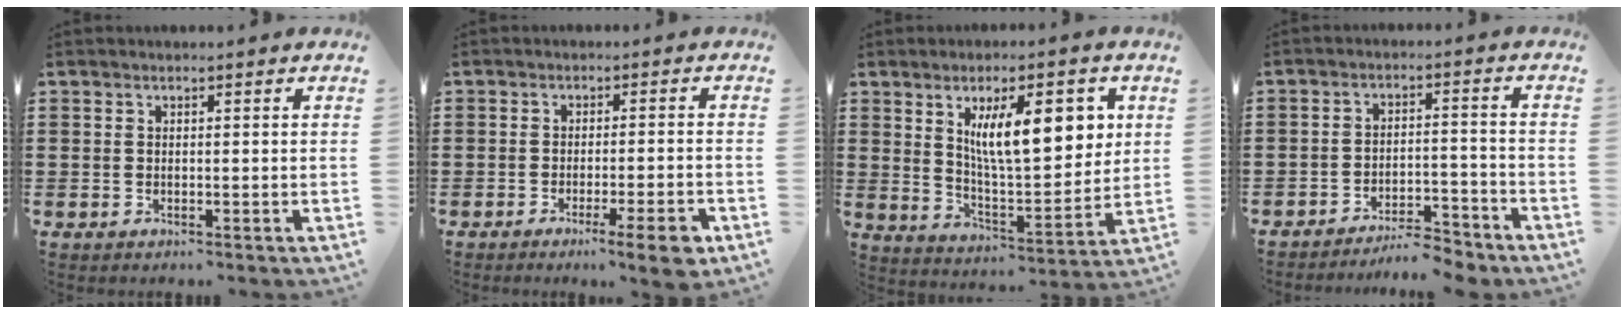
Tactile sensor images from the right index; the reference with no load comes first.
{"total": 5.1, "force": [-3.1, 0.3, 4.1], "torque": [-0.062, -0.007, -0.050]}
{"total": 12.5, "force": [4.2, 4.7, 10.8], "torque": [-0.180, 0.001, 0.068]}
{"total": 5.3, "force": [-5.1, 0.4, 1.3], "torque": [-0.023, 0.006, -0.103]}